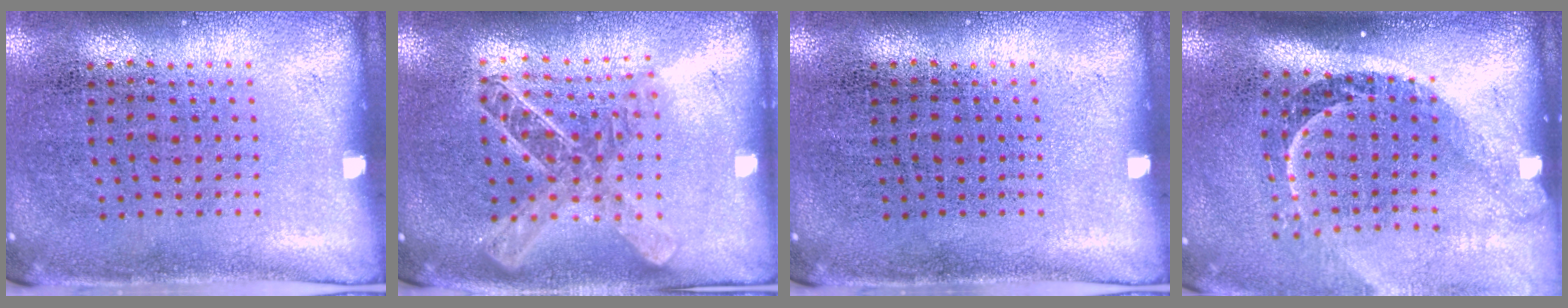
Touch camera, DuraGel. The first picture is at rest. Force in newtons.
{"total": 1.9, "press": 1.6, "slide": 1.0}
{"total": 0.0}
{"total": 2.3, "press": 1.6, "slide": 1.7}